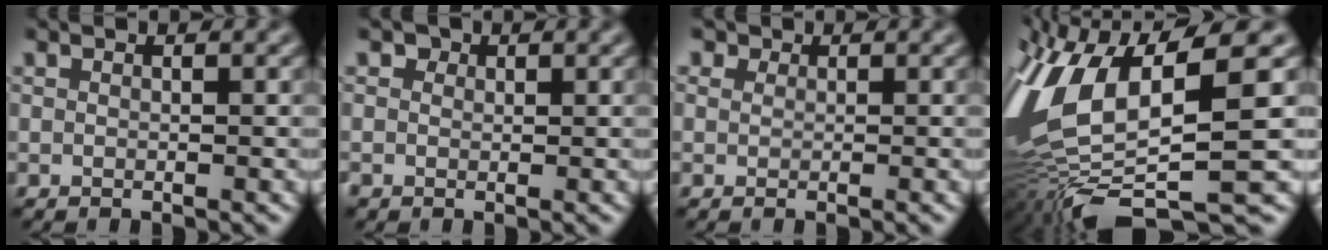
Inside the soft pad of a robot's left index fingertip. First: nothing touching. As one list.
[{"total": 1.6, "force": [0.5, 1.5, 0.4], "torque": [-0.002, 0.004, -0.001]}, {"total": 1.7, "force": [0.9, 1.3, 0.6], "torque": [-0.007, 0.010, -0.009]}, {"total": 13.5, "force": [-2.1, 5.1, 12.3], "torque": [-0.267, -0.008, -0.018]}]